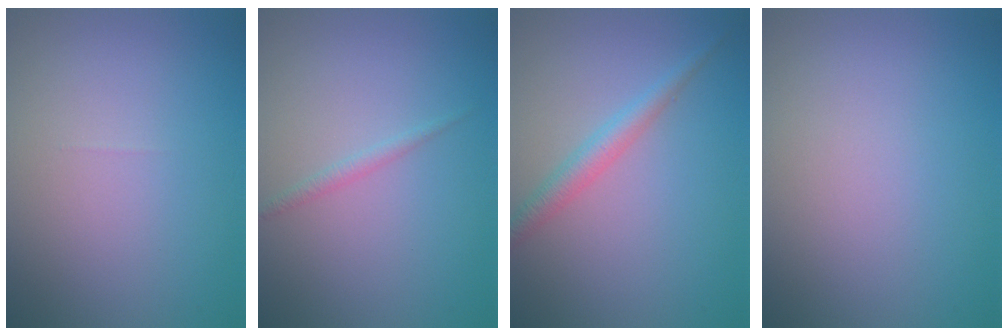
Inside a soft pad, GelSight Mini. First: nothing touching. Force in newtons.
{"total": 0.9, "press": 0.9, "slide": 0.0}
{"total": 2.4, "press": 2.4, "slide": 0.1}
{"total": 0.0}